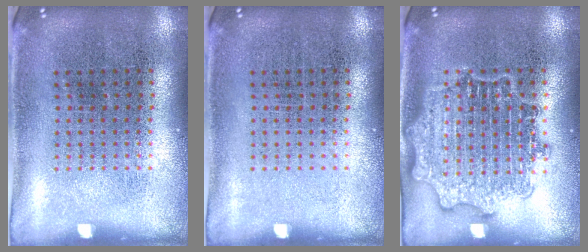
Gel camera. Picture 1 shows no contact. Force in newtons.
{"total": 0.0}
{"total": 3.0, "press": 3.0, "slide": 0.5}